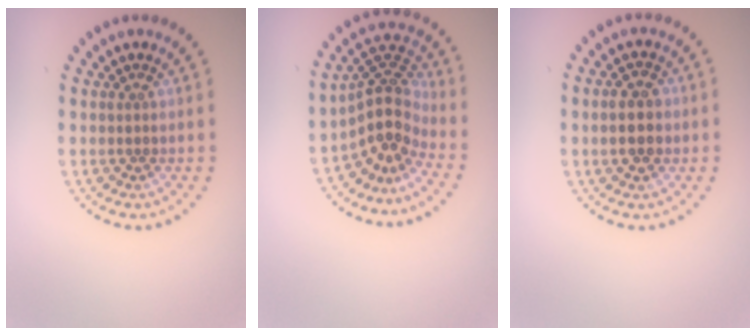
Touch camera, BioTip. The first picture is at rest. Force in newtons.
{"total": 4.0, "press": 2.8, "slide": 2.9}
{"total": 3.0, "press": 3.0, "slide": 0.1}